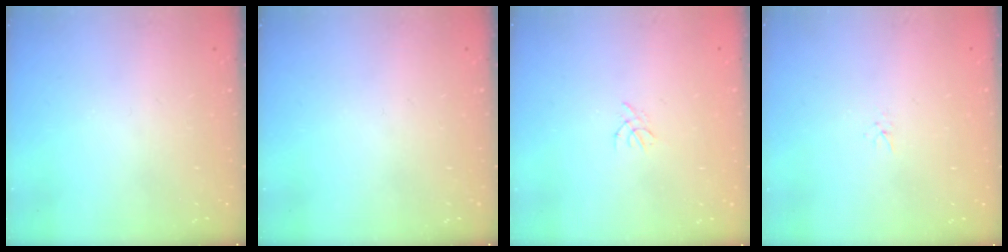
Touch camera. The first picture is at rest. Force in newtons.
{"total": 0.0}
{"total": 0.8, "press": 0.7, "slide": 0.3}
{"total": 1.6, "press": 1.6, "slide": 0.2}